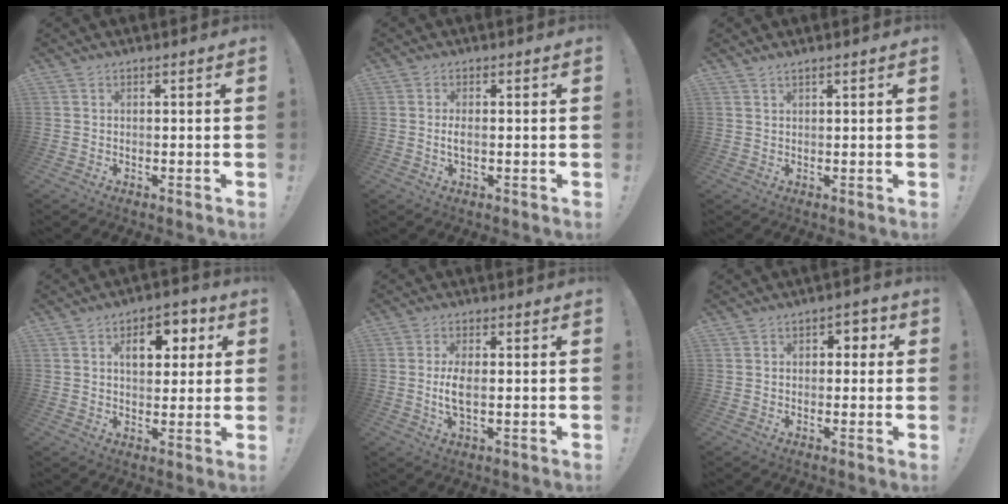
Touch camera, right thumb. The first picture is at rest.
{"total": 2.4, "force": [-0.2, 0.8, 2.3], "torque": [-0.042, -0.003, -0.008]}
{"total": 1.1, "force": [1.0, -0.2, 0.5], "torque": [-0.013, 0.000, 0.019]}
{"total": 9.5, "force": [3.1, 6.0, 6.6], "torque": [-0.079, -0.004, 0.049]}
{"total": 5.9, "force": [-0.1, 2.2, 5.5], "torque": [-0.103, -0.012, -0.006]}
{"total": 3.5, "force": [0.1, 2.9, 1.9], "torque": [-0.012, 0.002, -0.005]}